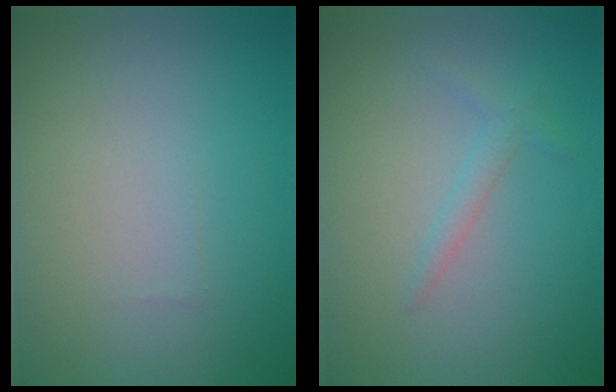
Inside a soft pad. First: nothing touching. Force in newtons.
{"total": 1.1, "press": 1.1, "slide": 0.1}